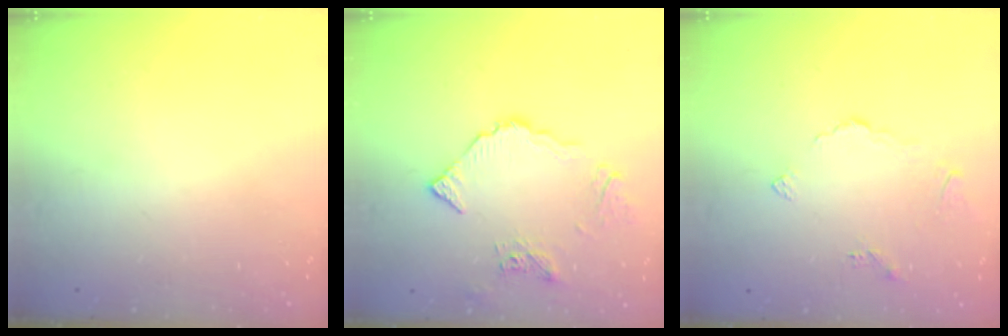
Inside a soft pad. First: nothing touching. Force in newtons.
{"total": 8.8, "press": 8.8, "slide": 0.9}
{"total": 3.4, "press": 3.4, "slide": 0.6}